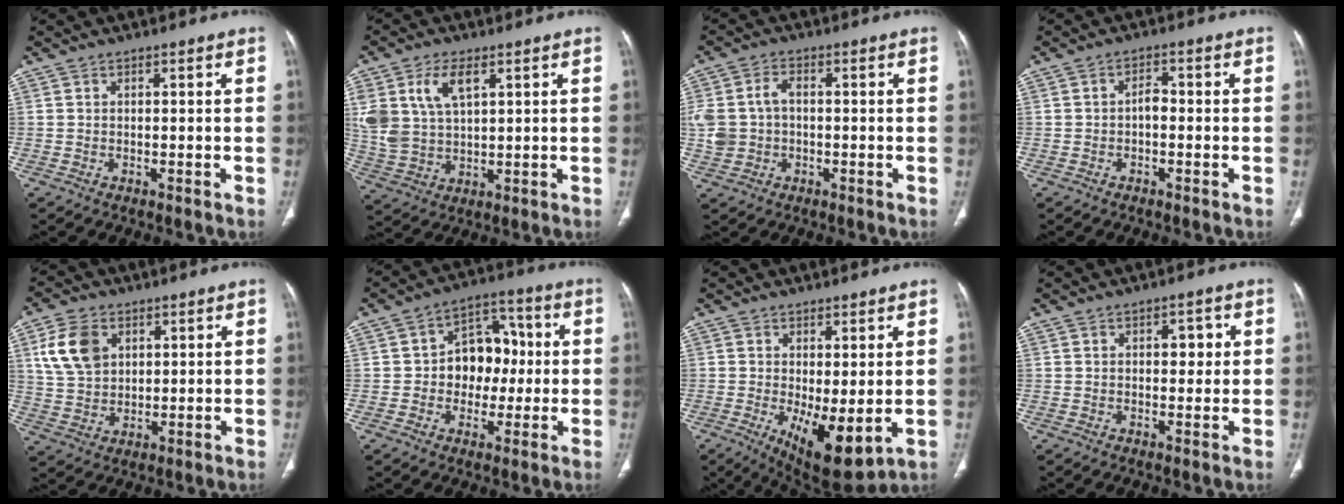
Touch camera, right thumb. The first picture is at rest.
{"total": 11.1, "force": [4.4, 6.2, 8.1], "torque": [-0.171, -0.007, 0.096]}
{"total": 8.1, "force": [0.0, 5.9, 5.5], "torque": [-0.120, 0.022, 0.005]}
{"total": 2.3, "force": [-0.6, 1.4, 1.7], "torque": [-0.020, 0.011, -0.015]}
{"total": 9.7, "force": [3.5, 6.9, 5.9], "torque": [-0.099, -0.008, 0.072]}
{"total": 11.6, "force": [-0.1, 8.8, 7.5], "torque": [-0.059, 0.033, -0.006]}
{"total": 10.2, "force": [-1.5, 4.0, 9.2], "torque": [-0.146, -0.025, -0.007]}
{"total": 3.3, "force": [0.8, 2.0, 2.5], "torque": [-0.014, 0.000, 0.007]}